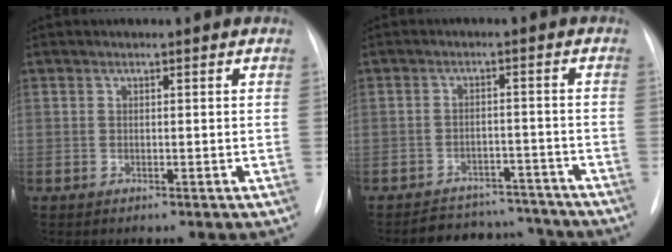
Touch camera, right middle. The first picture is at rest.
{"total": 9.4, "force": [-8.9, 3.1, 0.4], "torque": [0.007, 0.020, -0.117]}